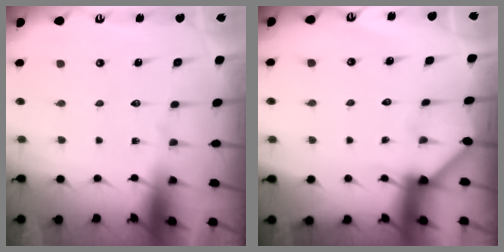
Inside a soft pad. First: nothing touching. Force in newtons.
{"total": 2.7, "press": 2.7, "slide": 0.2}